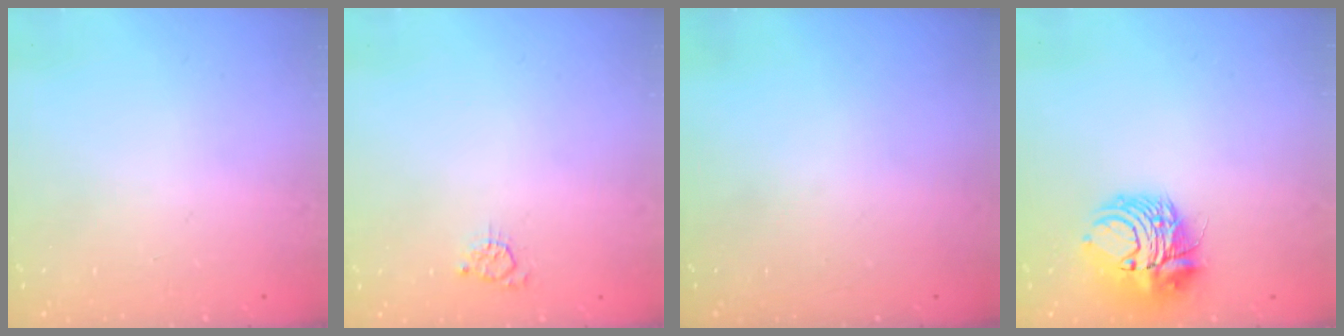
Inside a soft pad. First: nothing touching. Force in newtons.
{"total": 2.5, "press": 2.5, "slide": 0.3}
{"total": 0.0}
{"total": 10.4, "press": 10.3, "slide": 1.6}